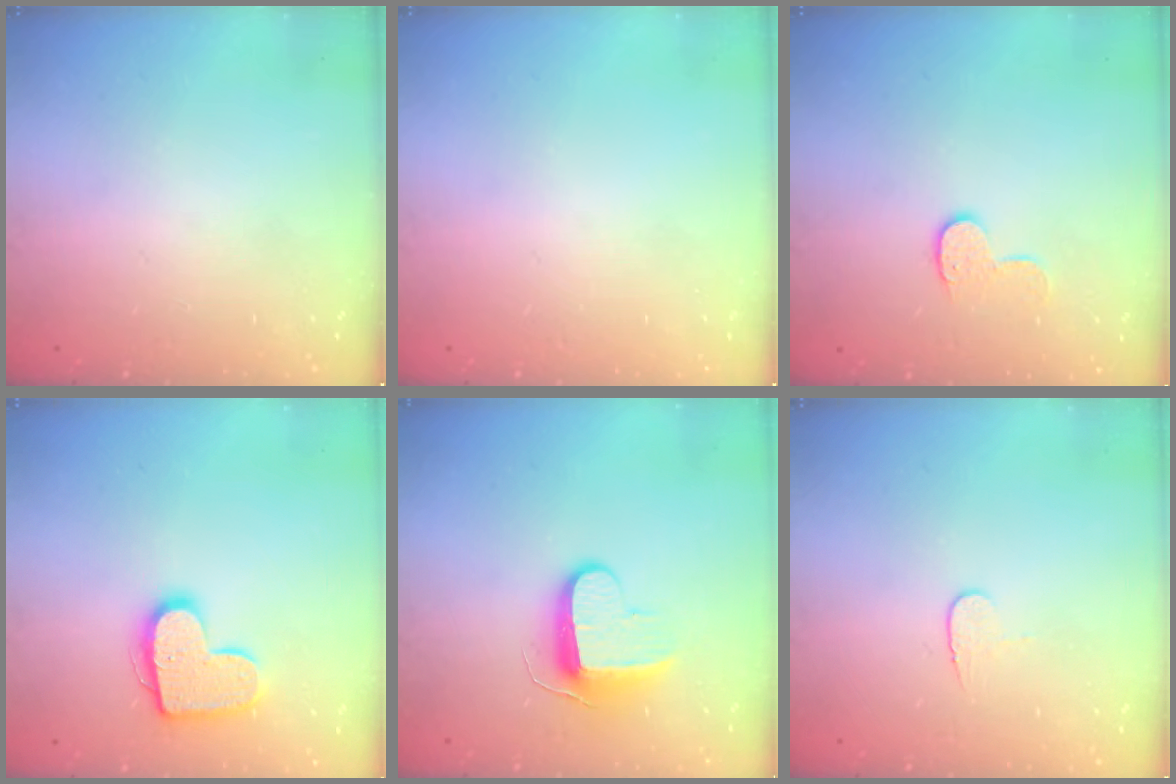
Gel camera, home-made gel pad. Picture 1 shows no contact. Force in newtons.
{"total": 0.0}
{"total": 6.9, "press": 6.9, "slide": 0.1}
{"total": 12.8, "press": 12.8, "slide": 0.6}
{"total": 10.5, "press": 10.4, "slide": 1.2}
{"total": 3.8, "press": 3.8, "slide": 0.4}